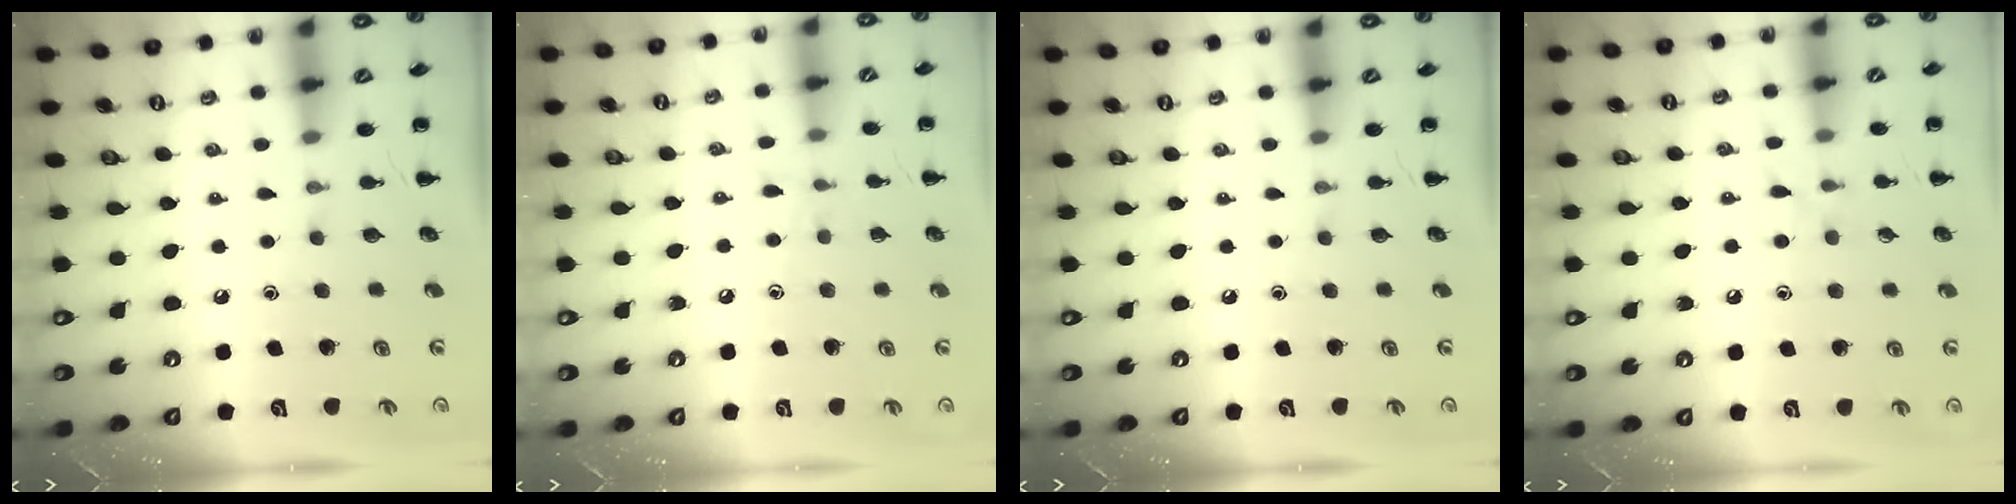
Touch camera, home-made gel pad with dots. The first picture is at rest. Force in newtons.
{"total": 5.5, "press": 5.1, "slide": 2.2}
{"total": 0.0}
{"total": 4.8, "press": 4.4, "slide": 2.0}